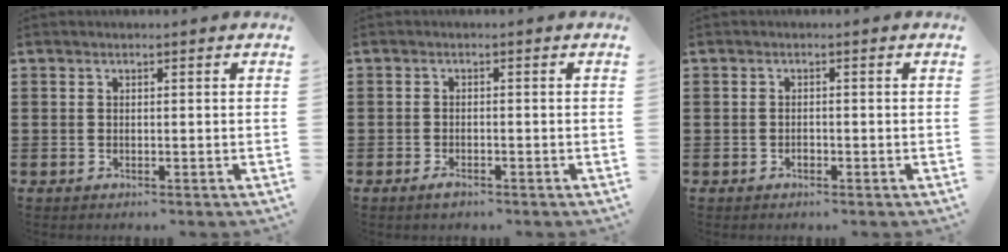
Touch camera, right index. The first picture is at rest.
{"total": 1.3, "force": [-0.9, 0.5, 0.8], "torque": [-0.015, -0.003, -0.016]}
{"total": 0.7, "force": [-0.5, 0.4, 0.4], "torque": [-0.009, -0.002, -0.009]}